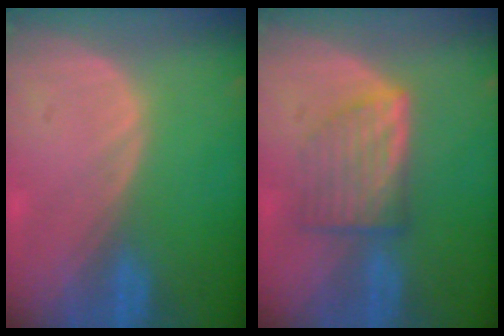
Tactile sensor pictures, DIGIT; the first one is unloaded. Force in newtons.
{"total": 6.6, "press": 6.1, "slide": 2.5}